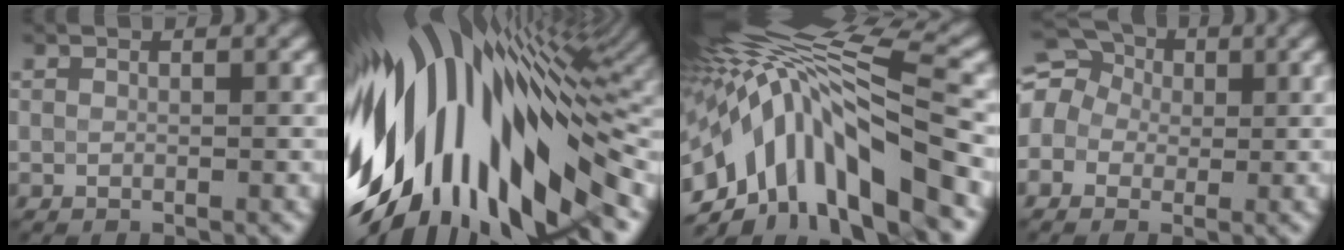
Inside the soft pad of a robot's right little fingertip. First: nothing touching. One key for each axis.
{"total": 16.9, "fx": -1.8, "fy": 8.6, "fz": 14.4, "tx": -0.248, "ty": -0.023, "tz": -0.032}
{"total": 14.0, "fx": -4.2, "fy": 5.3, "fz": 12.3, "tx": -0.215, "ty": 0.022, "tz": -0.061}
{"total": 7.6, "fx": 1.4, "fy": 6.5, "fz": 3.6, "tx": -0.070, "ty": 0.041, "tz": -0.026}